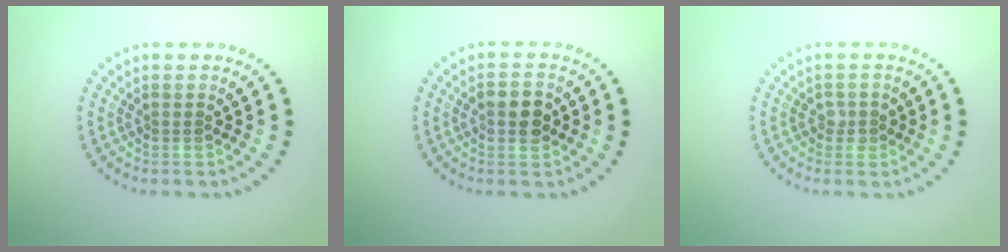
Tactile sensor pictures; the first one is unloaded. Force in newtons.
{"total": 3.0, "press": 3.0, "slide": 0.2}
{"total": 1.0, "press": 1.0, "slide": 0.2}